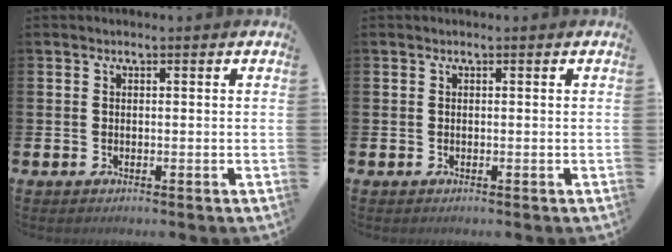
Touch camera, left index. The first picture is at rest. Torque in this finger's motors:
{"motor_torque": [-0.05, -0.02, 0.00, 0.00]}